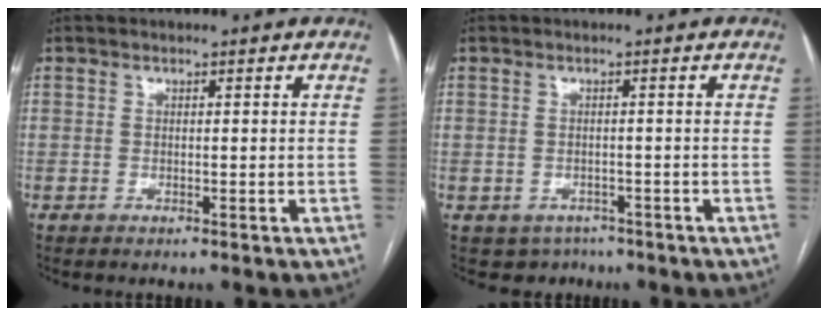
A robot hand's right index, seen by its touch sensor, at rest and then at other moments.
{"total": 3.5, "force": [-2.3, 2.6, 0.2], "torque": [0.001, 0.003, -0.029]}